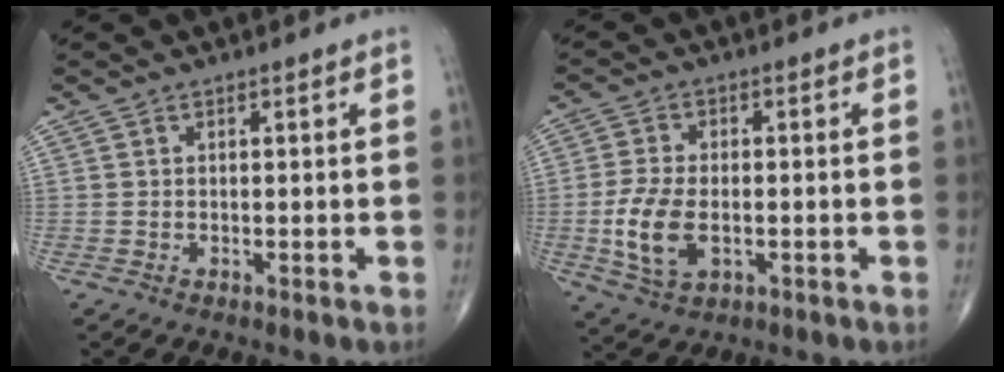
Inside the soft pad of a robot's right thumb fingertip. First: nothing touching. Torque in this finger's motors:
{"motor_torque": [0.18, 0.15, 0.79, 0.01, 0.27]}